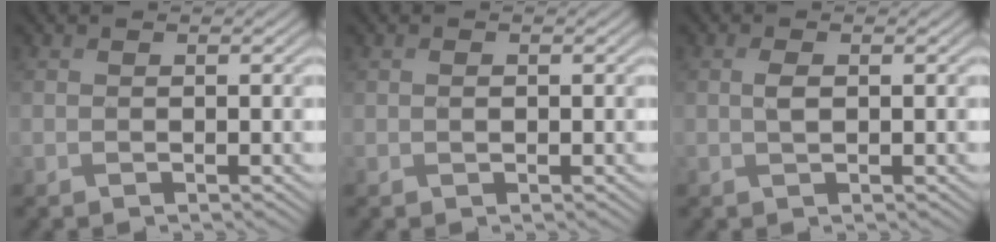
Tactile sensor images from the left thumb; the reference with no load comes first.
{"total": 0.6, "force": [0.0, 0.4, 0.4], "torque": [-0.007, -0.001, 0.000]}
{"total": 1.4, "force": [0.2, 0.6, 1.3], "torque": [-0.029, 0.001, 0.002]}